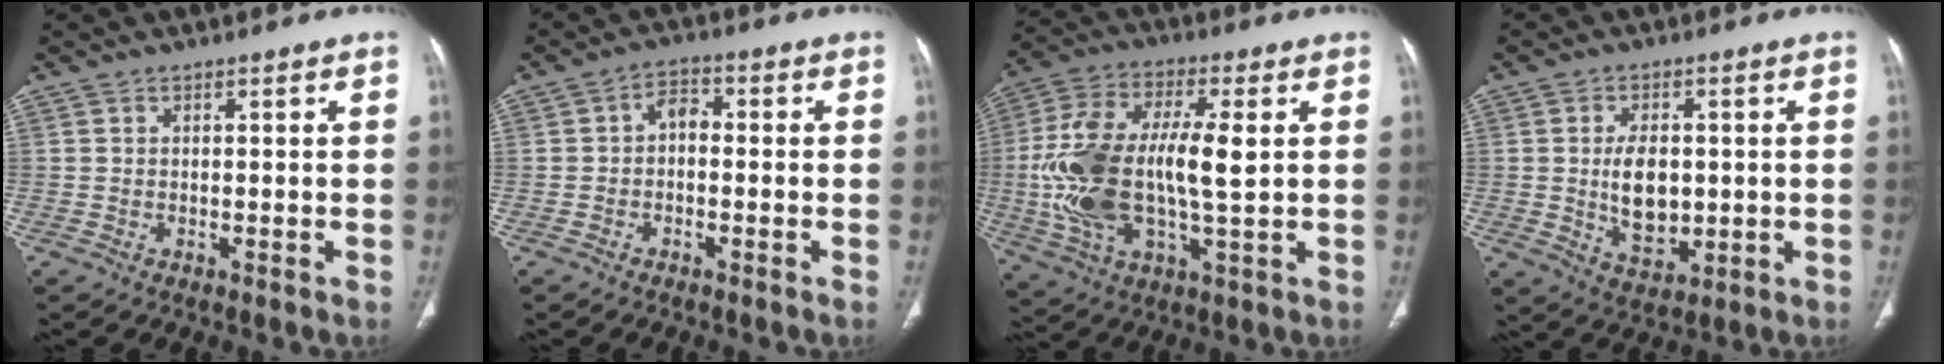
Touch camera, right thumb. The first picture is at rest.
{"total": 3.4, "force": [-0.6, 2.3, 2.5], "torque": [-0.032, 0.019, -0.020]}
{"total": 19.4, "force": [0.8, 8.1, 17.6], "torque": [-0.365, 0.010, 0.012]}
{"total": 8.9, "force": [0.1, 5.6, 6.9], "torque": [-0.097, -0.010, 0.011]}